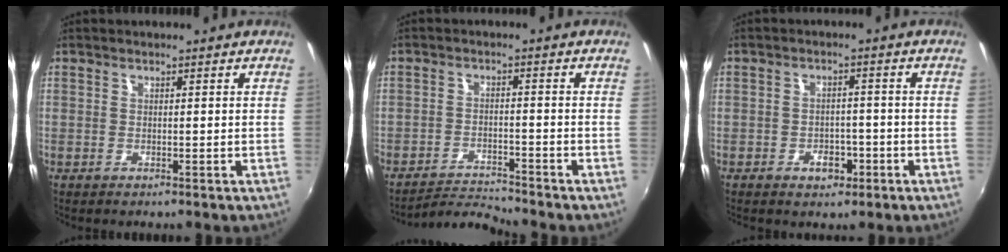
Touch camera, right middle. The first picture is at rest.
{"total": 5.6, "force": [-5.4, -1.1, 0.4], "torque": [-0.029, 0.005, -0.102]}
{"total": 3.9, "force": [-2.1, 2.8, 1.8], "torque": [-0.037, 0.004, -0.023]}